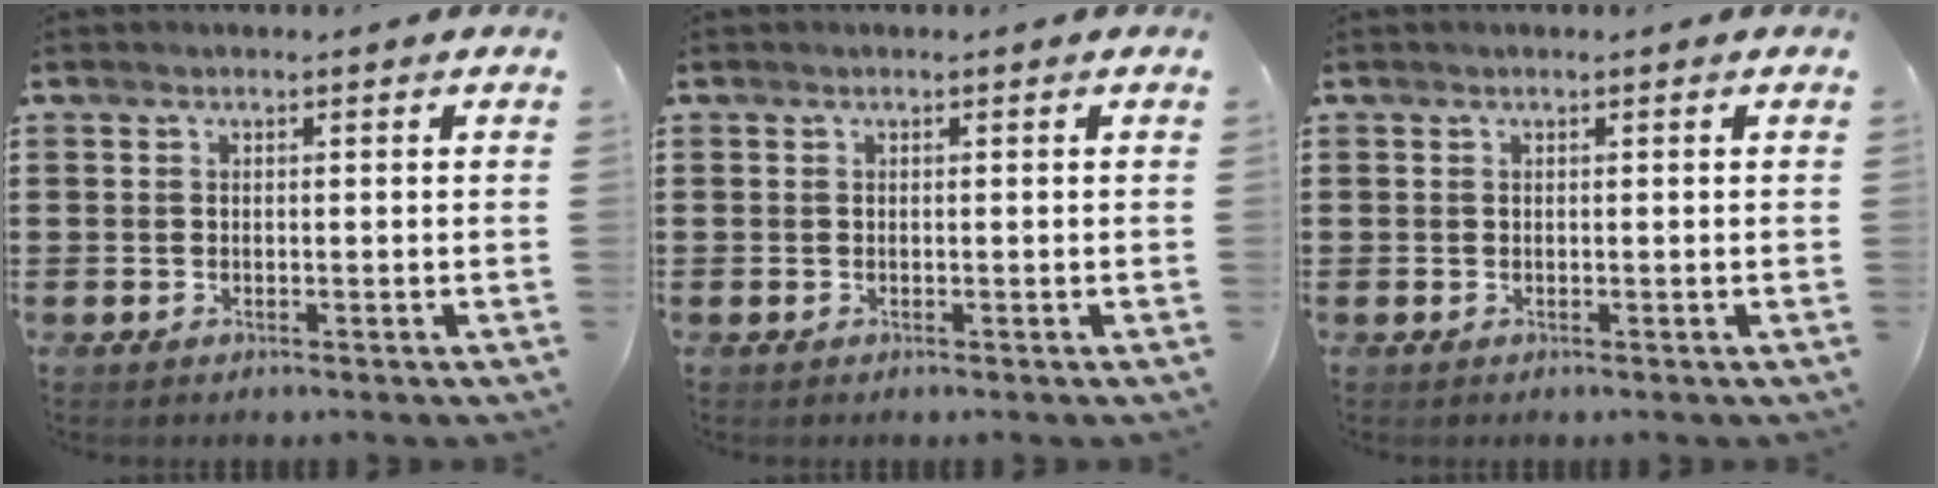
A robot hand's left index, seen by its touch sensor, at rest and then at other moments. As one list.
[{"total": 0.0}, {"total": 0.0}]